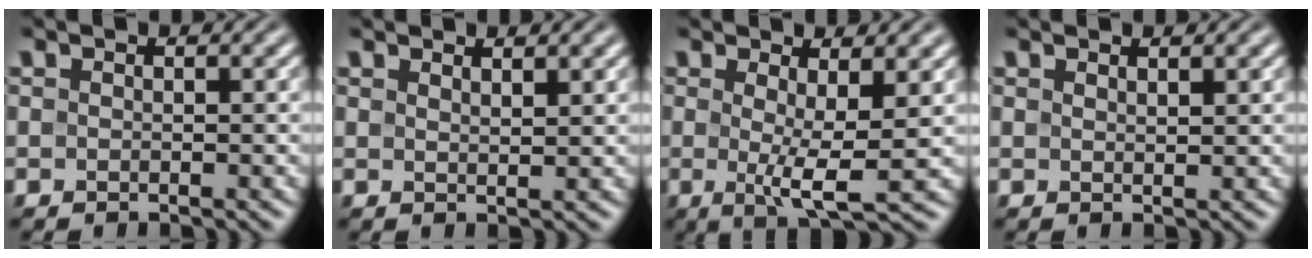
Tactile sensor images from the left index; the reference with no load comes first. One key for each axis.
{"total": 1.3, "fx": 1.3, "fy": 0.2, "fz": 0.4, "tx": -0.002, "ty": 0.002, "tz": 0.020}
{"total": 4.4, "fx": 0.4, "fy": 0.8, "fz": 4.3, "tx": -0.067, "ty": -0.014, "tz": 0.007}
{"total": 0.9, "fx": 0.9, "fy": 0.1, "fz": 0.2, "tx": 0.001, "ty": 0.001, "tz": 0.014}